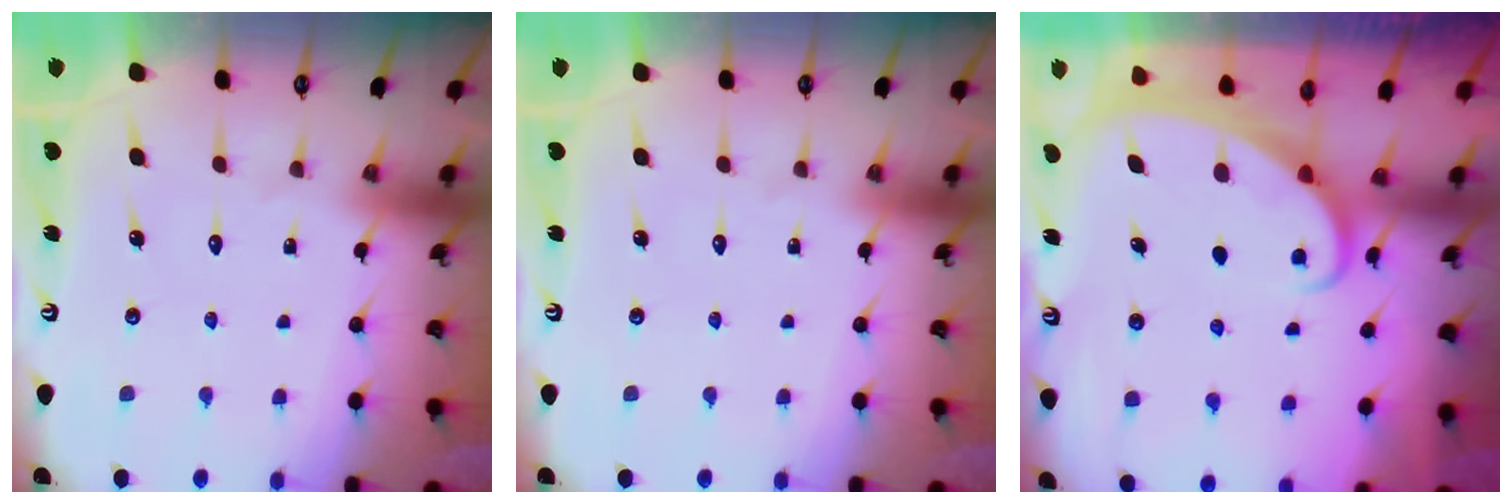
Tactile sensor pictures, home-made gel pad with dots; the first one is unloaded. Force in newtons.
{"total": 0.0}
{"total": 2.1, "press": 2.1, "slide": 0.0}